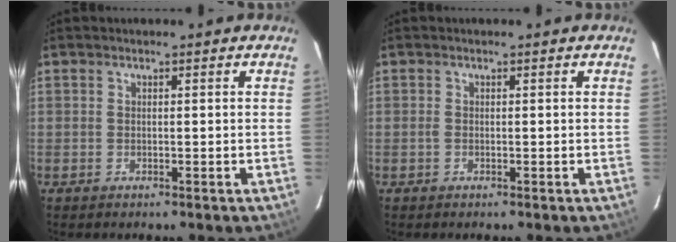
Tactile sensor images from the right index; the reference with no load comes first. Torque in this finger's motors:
{"motor_torque": [0.10, -0.02, 0.08, 0.03]}